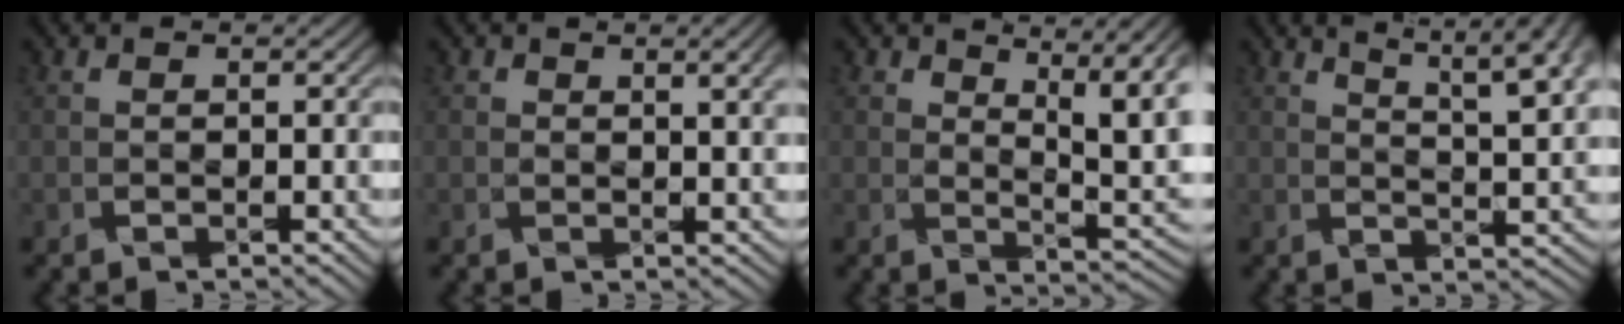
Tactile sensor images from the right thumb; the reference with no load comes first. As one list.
[{"total": 2.9, "force": [1.4, 0.9, 2.4], "torque": [-0.034, 0.002, 0.022]}, {"total": 7.4, "force": [3.6, 2.6, 5.9], "torque": [-0.100, -0.005, 0.060]}, {"total": 12.1, "force": [7.3, 3.6, 9.0], "torque": [-0.121, 0.022, 0.089]}]